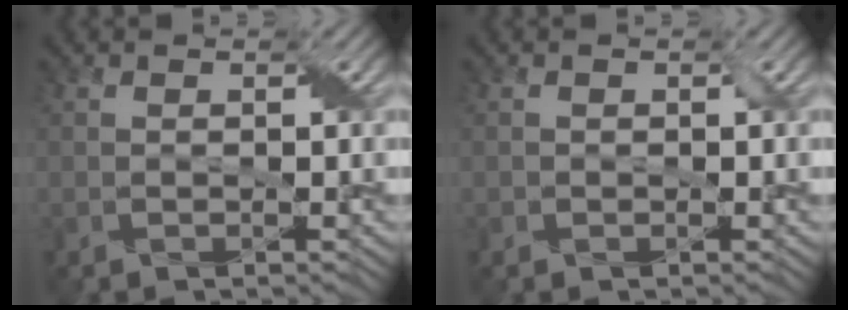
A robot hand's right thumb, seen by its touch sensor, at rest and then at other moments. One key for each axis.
{"total": 0.5, "fx": -0.1, "fy": 0.5, "fz": 0.1, "tx": -0.003, "ty": -0.001, "tz": -0.003}